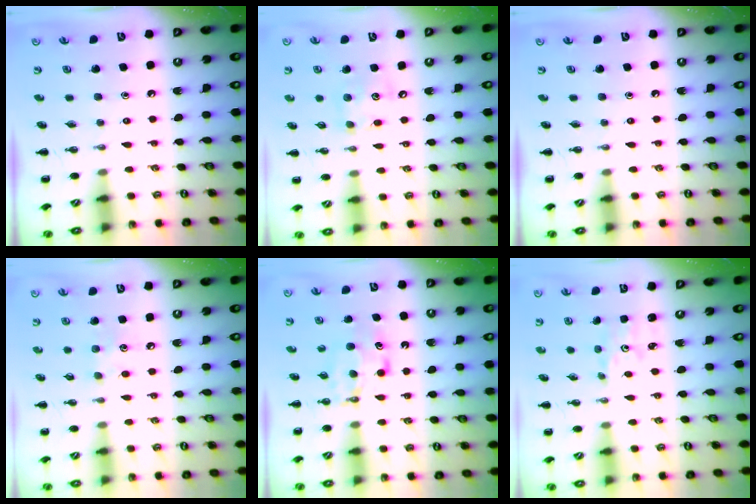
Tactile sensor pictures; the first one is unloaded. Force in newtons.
{"total": 6.8, "press": 6.8, "slide": 0.6}
{"total": 0.0}
{"total": 6.7, "press": 6.5, "slide": 1.7}
{"total": 6.1, "press": 6.0, "slide": 1.0}
{"total": 1.8, "press": 1.8, "slide": 0.5}